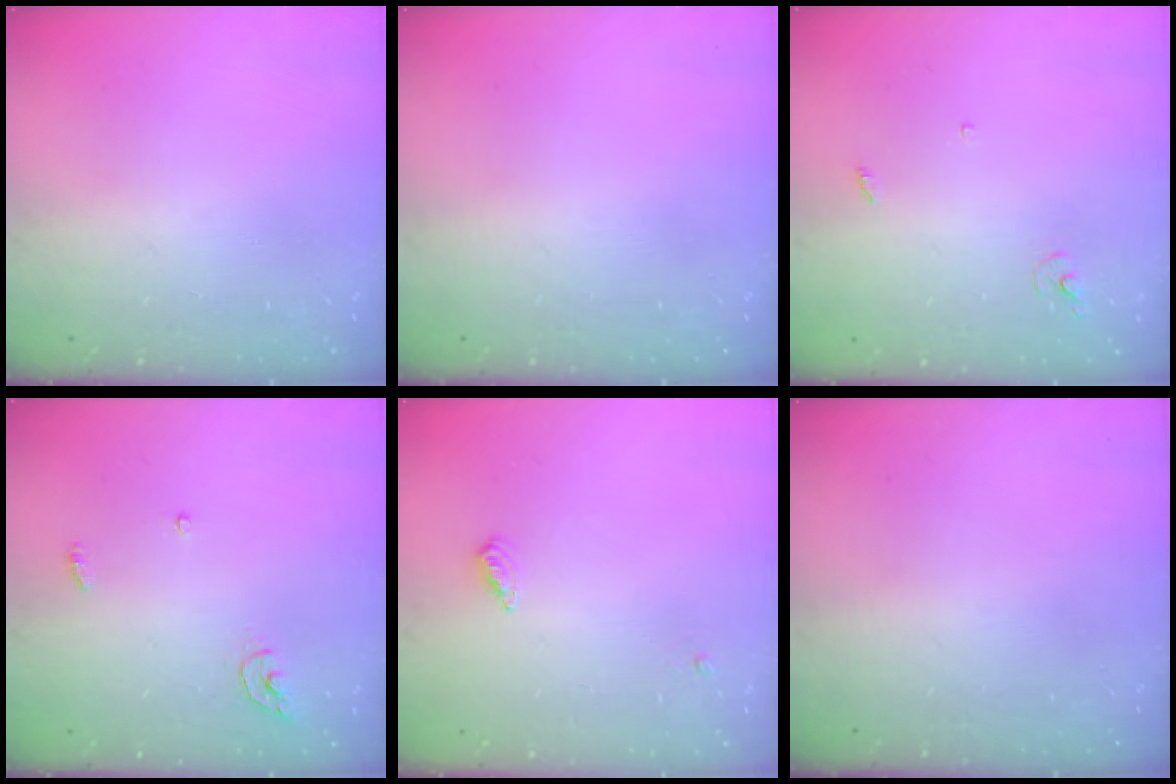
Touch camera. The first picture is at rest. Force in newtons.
{"total": 0.0}
{"total": 2.4, "press": 2.4, "slide": 0.2}
{"total": 4.3, "press": 4.3, "slide": 0.3}
{"total": 4.2, "press": 4.2, "slide": 0.5}
{"total": 0.0}